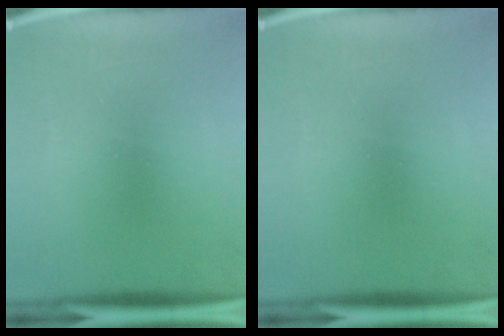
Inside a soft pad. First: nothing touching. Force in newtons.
{"total": 0.0}